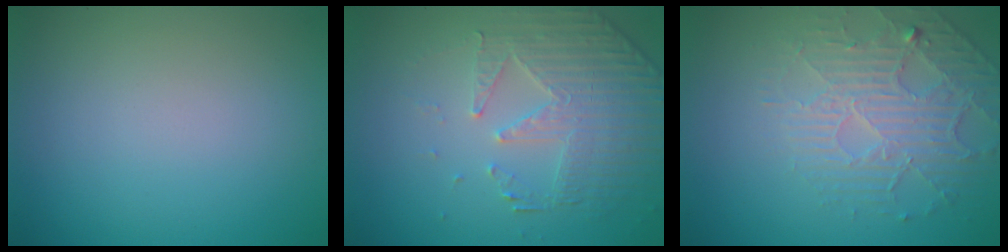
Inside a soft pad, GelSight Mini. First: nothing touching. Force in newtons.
{"total": 4.9, "press": 3.7, "slide": 3.2}
{"total": 4.6, "press": 3.5, "slide": 3.0}